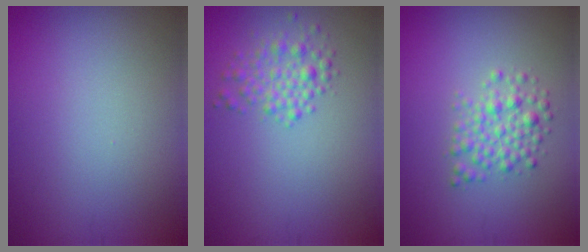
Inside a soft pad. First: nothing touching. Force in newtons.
{"total": 2.5, "press": 2.5, "slide": 0.0}
{"total": 2.7, "press": 2.7, "slide": 0.1}